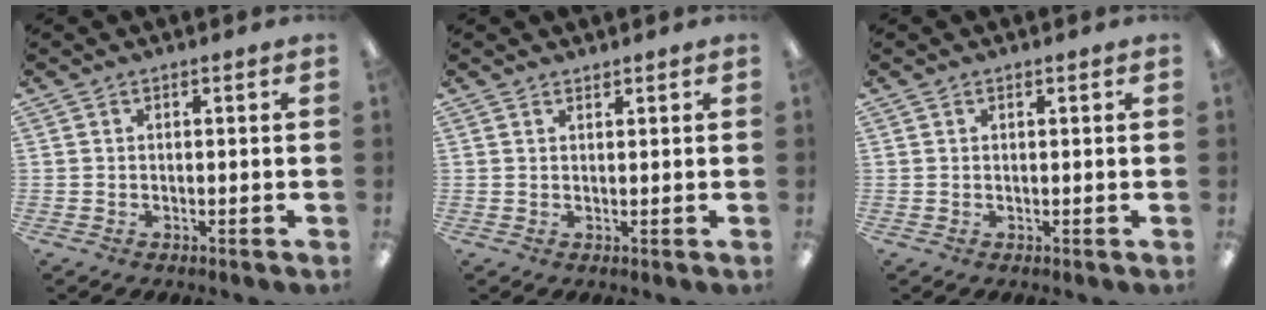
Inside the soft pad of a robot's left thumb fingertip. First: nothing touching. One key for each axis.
{"total": 1.2, "fx": 1.2, "fy": 0.3, "fz": -0.1, "tx": 0.001, "ty": -0.002, "tz": 0.024}
{"total": 0.6, "fx": 0.5, "fy": 0.3, "fz": 0.1, "tx": 0.006, "ty": -0.002, "tz": 0.007}